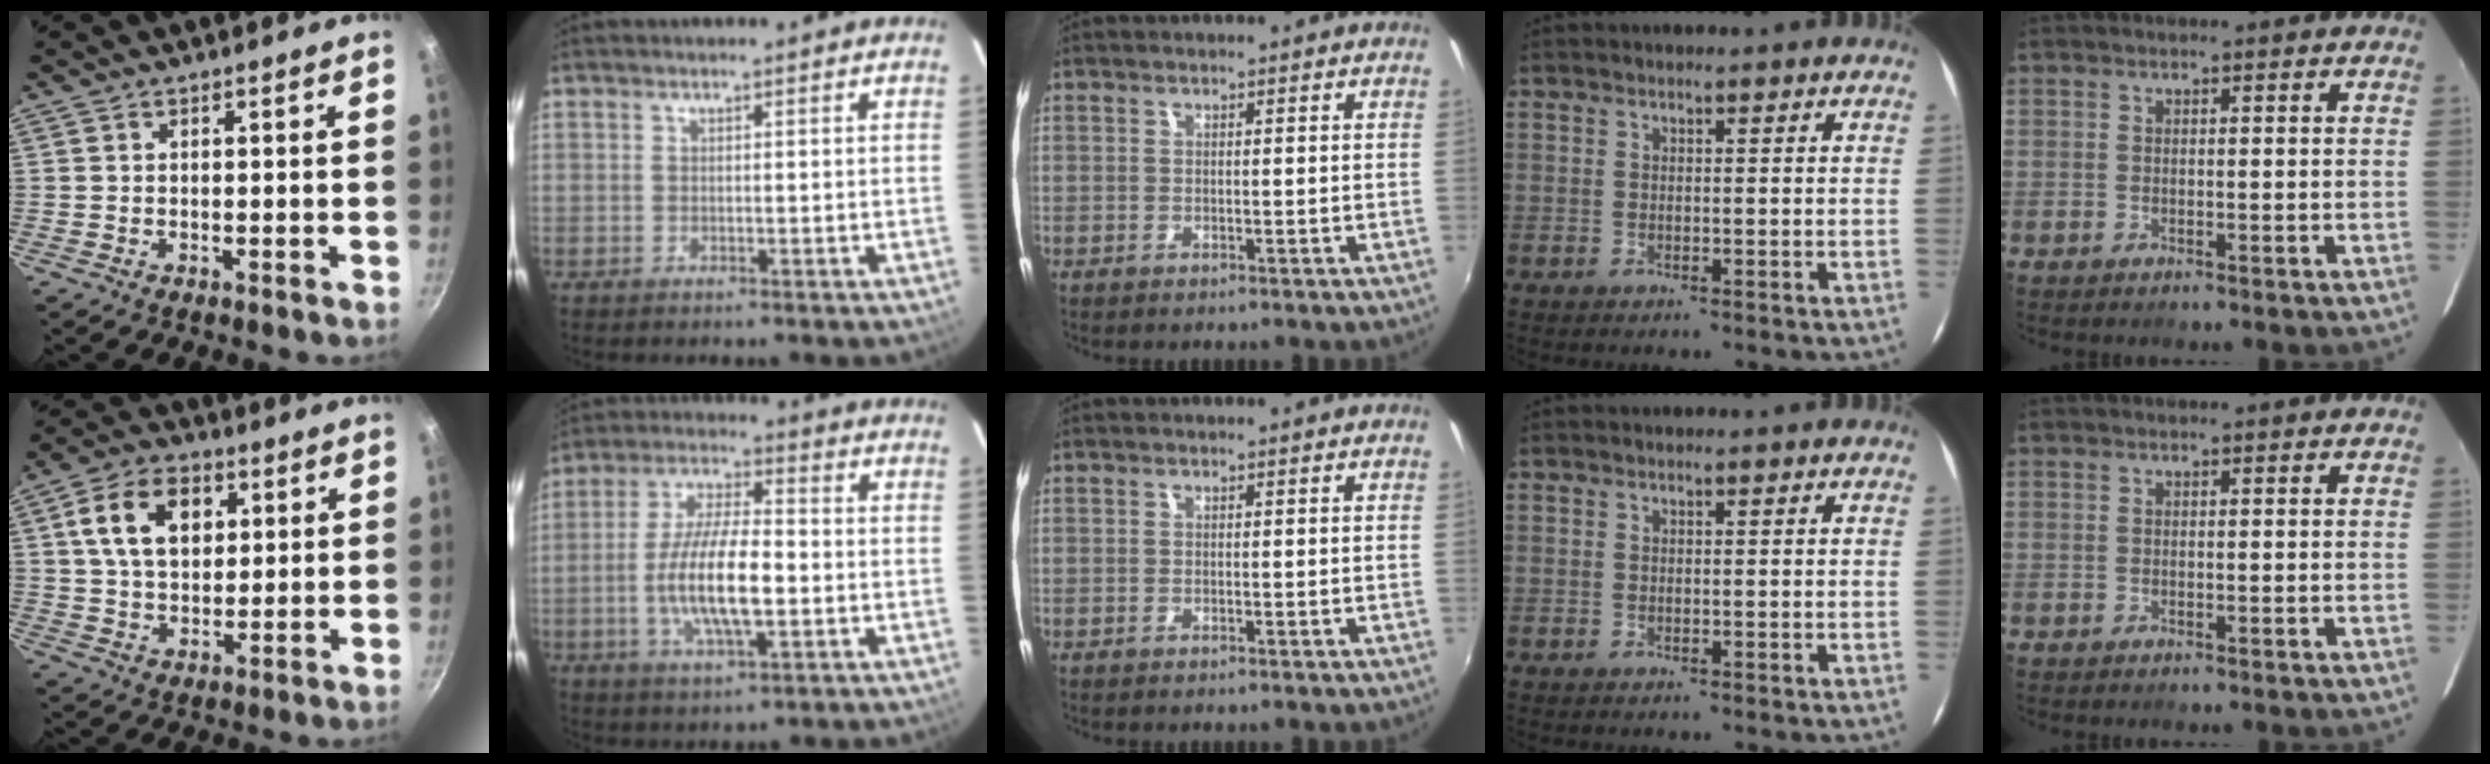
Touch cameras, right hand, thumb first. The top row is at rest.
{"thumb": {"total": 12.7, "force": [3.7, 8.6, 8.5], "torque": [-0.125, 0.004, 0.058]}, "index": {"total": 13.2, "force": [-2.7, 3.9, 12.3], "torque": [-0.245, -0.002, -0.048]}}